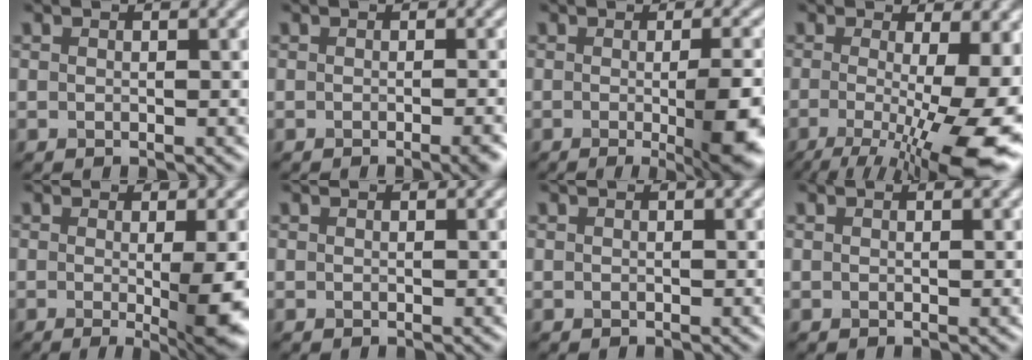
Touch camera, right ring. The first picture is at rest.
{"total": 2.2, "force": [-1.1, 0.5, 1.8], "torque": [-0.017, 0.000, -0.017]}
{"total": 7.7, "force": [-1.1, 1.9, 7.3], "torque": [-0.089, -0.017, -0.009]}
{"total": 13.2, "force": [-2.7, 4.2, 12.3], "torque": [-0.176, -0.024, -0.031]}
{"total": 6.9, "force": [-0.9, 1.3, 6.7], "torque": [-0.092, -0.015, -0.009]}
{"total": 0.0}
{"total": 0.0}
{"total": 0.0}